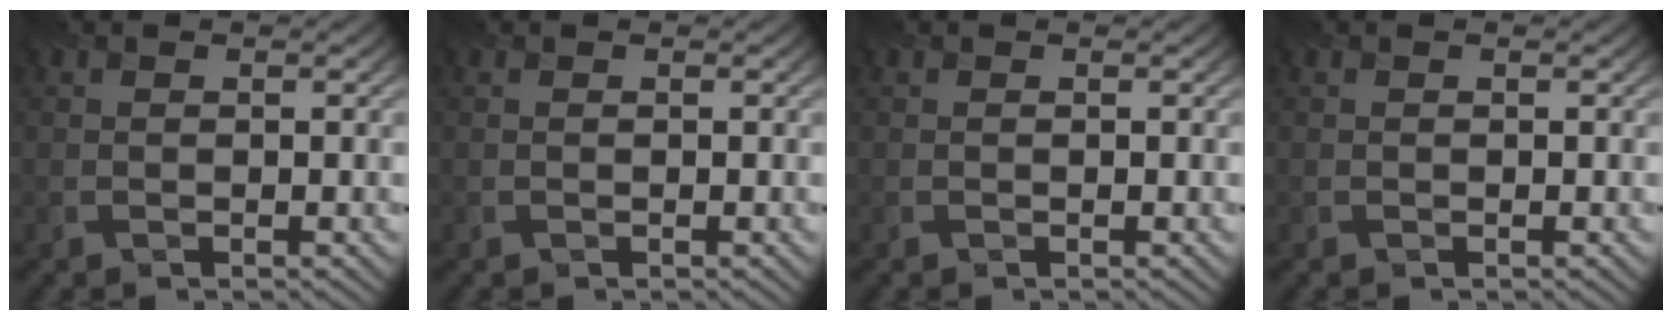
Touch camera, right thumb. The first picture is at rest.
{"total": 0.0}
{"total": 0.0}
{"total": 0.0}